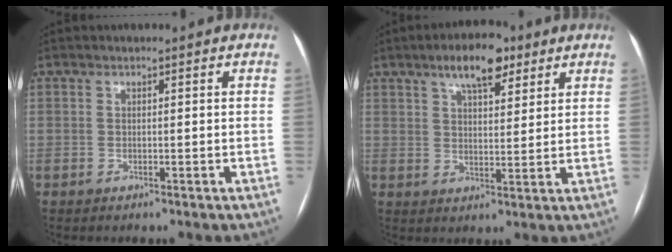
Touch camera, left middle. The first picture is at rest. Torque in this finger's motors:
{"motor_torque": [0.29, -0.18, 0.08, 0.03]}